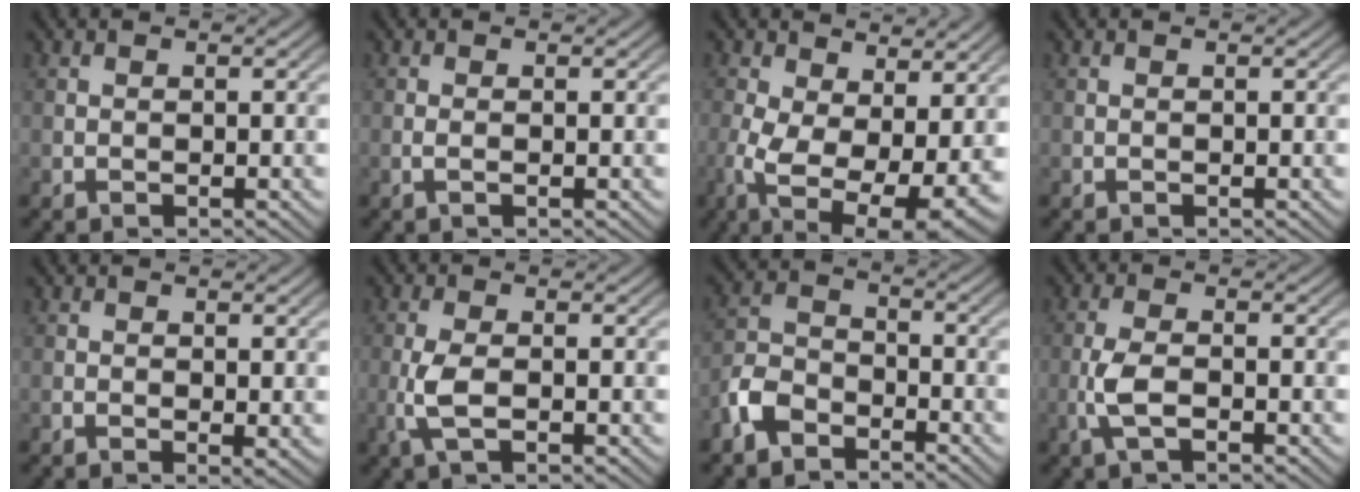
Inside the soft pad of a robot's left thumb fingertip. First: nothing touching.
{"total": 0.8, "force": [-0.2, 0.1, 0.8], "torque": [-0.018, -0.001, -0.004]}
{"total": 12.4, "force": [-1.9, 6.3, 10.5], "torque": [-0.224, -0.030, -0.025]}
{"total": 0.0}
{"total": 1.1, "force": [0.1, 0.4, 1.1], "torque": [-0.019, -0.007, 0.002]}
{"total": 3.9, "force": [-0.9, 1.4, 3.6], "torque": [-0.089, -0.001, -0.024]}
{"total": 5.5, "force": [-3.9, 2.9, 2.6], "torque": [-0.060, 0.000, -0.094]}
{"total": 4.0, "force": [-1.3, 1.3, 3.5], "torque": [-0.085, 0.001, -0.035]}